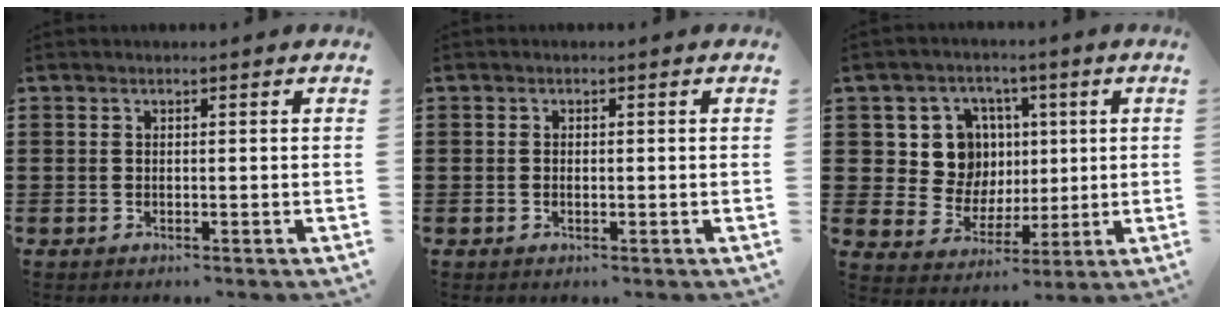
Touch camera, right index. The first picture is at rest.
{"total": 0.7, "force": [-0.2, 0.3, 0.6], "torque": [-0.011, -0.002, -0.002]}
{"total": 9.6, "force": [2.1, 8.7, 3.5], "torque": [-0.085, 0.008, 0.045]}